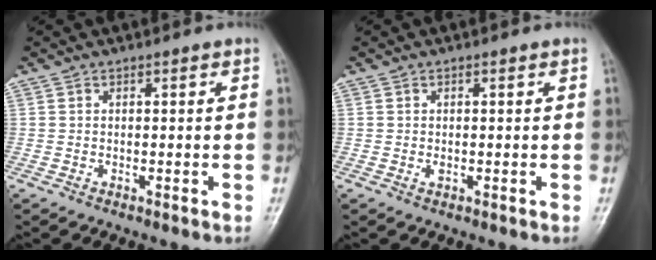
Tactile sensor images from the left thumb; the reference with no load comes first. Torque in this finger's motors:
{"motor_torque": [-0.02, -0.01, 0.12, 0.04, -0.01]}